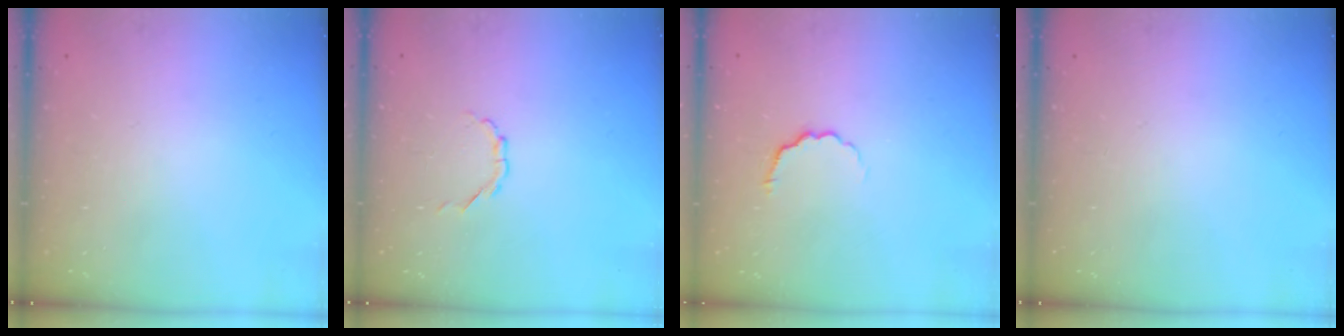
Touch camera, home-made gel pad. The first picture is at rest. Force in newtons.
{"total": 2.5, "press": 2.4, "slide": 0.6}
{"total": 3.3, "press": 3.2, "slide": 1.1}
{"total": 0.0}